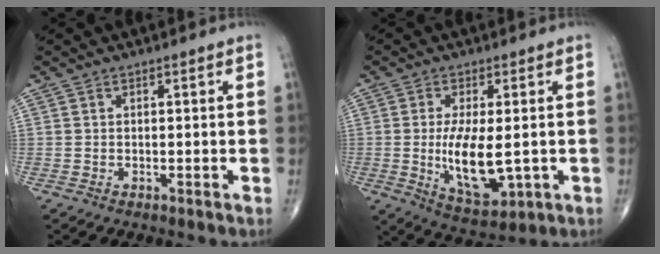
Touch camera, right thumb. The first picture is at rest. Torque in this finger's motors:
{"motor_torque": [2.90, 2.11, 1.77, -0.51, 0.56]}